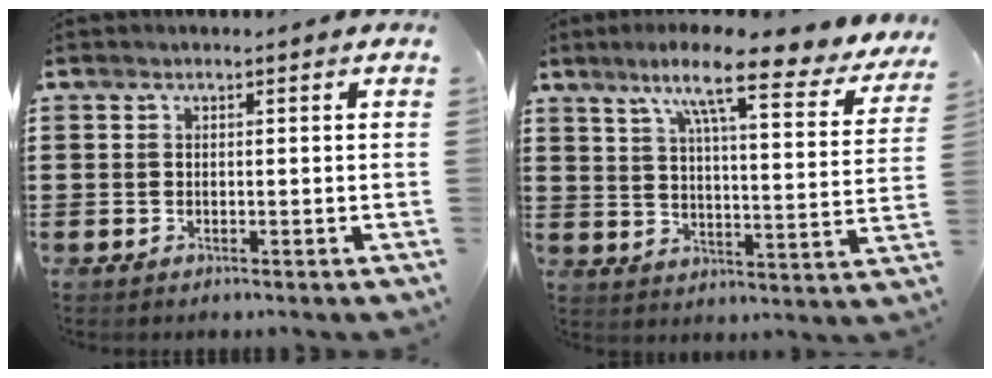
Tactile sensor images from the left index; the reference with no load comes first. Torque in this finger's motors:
{"motor_torque": [2.14, 0.00, 0.38, 0.21]}